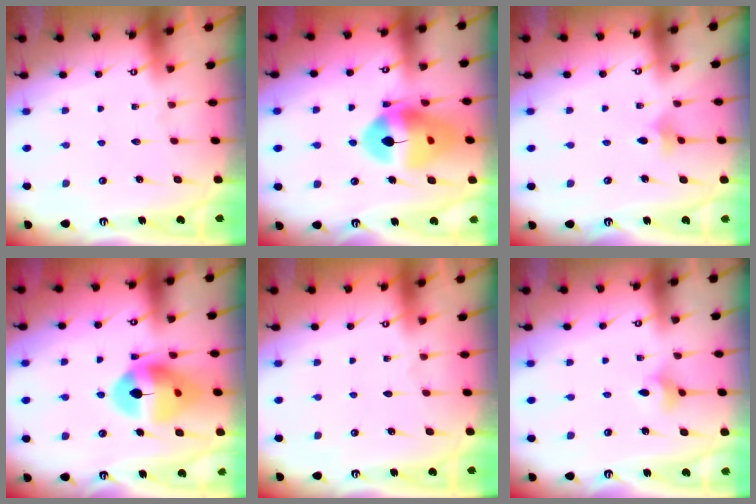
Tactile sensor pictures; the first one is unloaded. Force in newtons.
{"total": 16.0, "press": 15.9, "slide": 1.5}
{"total": 3.4, "press": 3.3, "slide": 0.9}
{"total": 13.9, "press": 13.8, "slide": 1.5}
{"total": 0.0}
{"total": 4.0, "press": 4.0, "slide": 0.6}